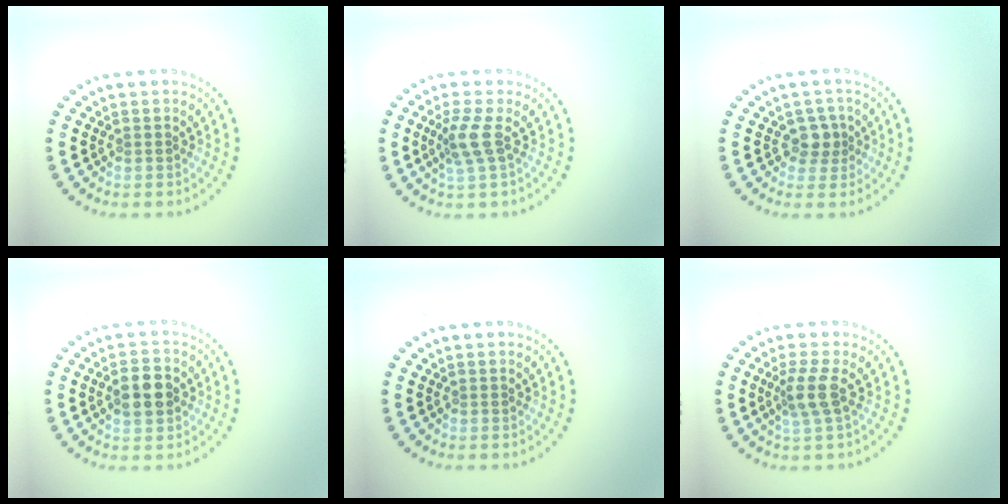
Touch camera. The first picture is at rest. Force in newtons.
{"total": 2.4, "press": 1.8, "slide": 1.6}
{"total": 1.8, "press": 1.6, "slide": 0.9}
{"total": 3.4, "press": 3.4, "slide": 0.1}
{"total": 0.0}
{"total": 2.5, "press": 1.9, "slide": 1.6}